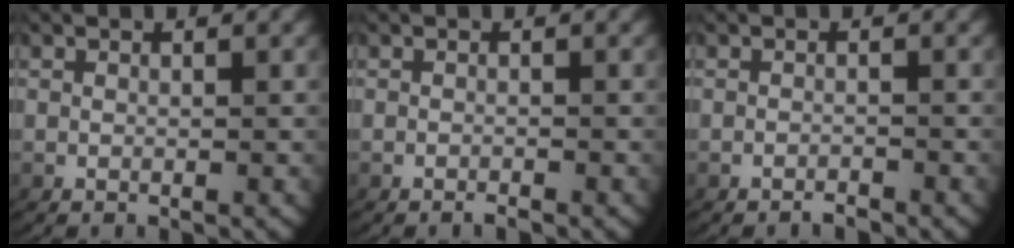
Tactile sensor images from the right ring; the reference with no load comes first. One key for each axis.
{"total": 0.8, "fx": -0.8, "fy": 0.1, "fz": 0.1, "tx": -0.005, "ty": -0.004, "tz": -0.012}
{"total": 1.2, "fx": -1.2, "fy": 0.1, "fz": 0.1, "tx": -0.001, "ty": -0.006, "tz": -0.019}